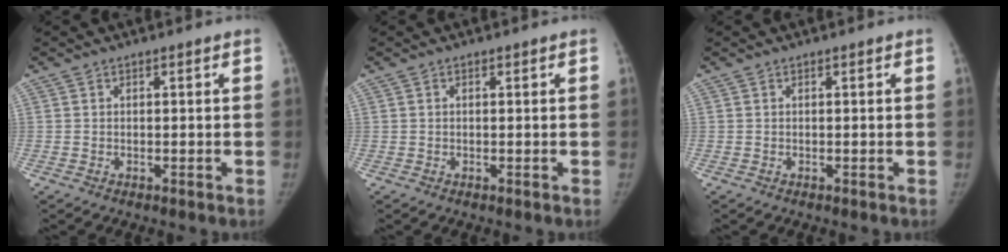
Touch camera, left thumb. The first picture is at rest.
{"total": 0.0}
{"total": 0.0}